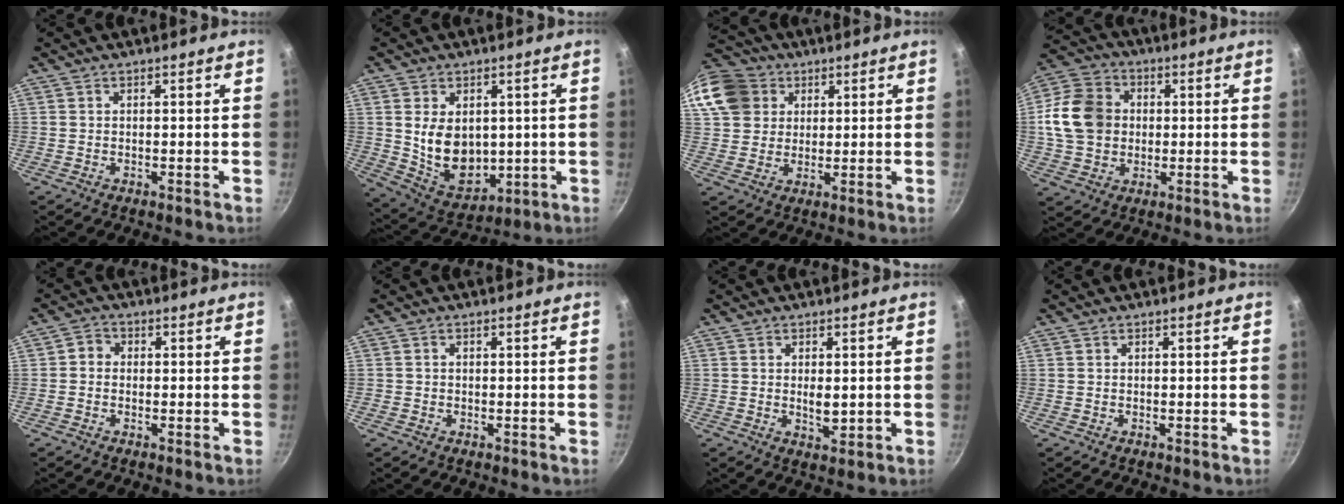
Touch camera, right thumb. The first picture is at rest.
{"total": 12.5, "force": [1.4, 9.0, 8.6], "torque": [-0.115, -0.026, 0.053]}
{"total": 14.2, "force": [5.8, 11.7, 5.6], "torque": [-0.106, 0.015, 0.106]}
{"total": 13.8, "force": [1.0, 11.4, 7.8], "torque": [-0.122, 0.016, 0.009]}
{"total": 2.5, "force": [-0.2, 2.2, 1.1], "torque": [-0.011, 0.007, -0.014]}
{"total": 0.9, "force": [-0.2, 0.8, 0.2], "torque": [-0.001, 0.001, -0.004]}
{"total": 3.3, "force": [0.2, 1.6, 2.9], "torque": [-0.048, -0.007, 0.007]}
{"total": 0.0}